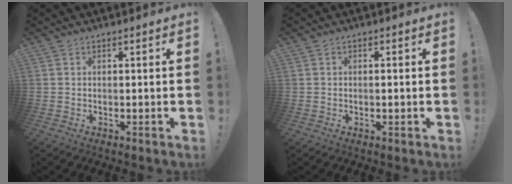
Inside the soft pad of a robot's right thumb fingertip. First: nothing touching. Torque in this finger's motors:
{"motor_torque": [-0.23, 0.18, -0.02, -0.02, 0.00]}